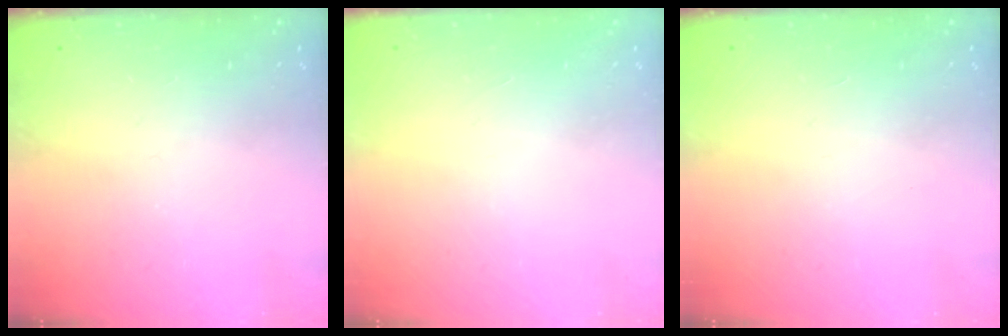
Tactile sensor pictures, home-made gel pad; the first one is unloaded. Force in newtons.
{"total": 1.5, "press": 1.5, "slide": 0.1}
{"total": 1.5, "press": 1.5, "slide": 0.1}